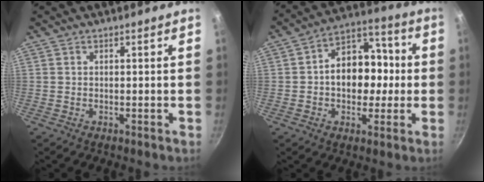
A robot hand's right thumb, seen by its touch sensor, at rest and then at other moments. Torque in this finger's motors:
{"motor_torque": [-0.16, 0.45, 0.17, 0.25, 0.32]}